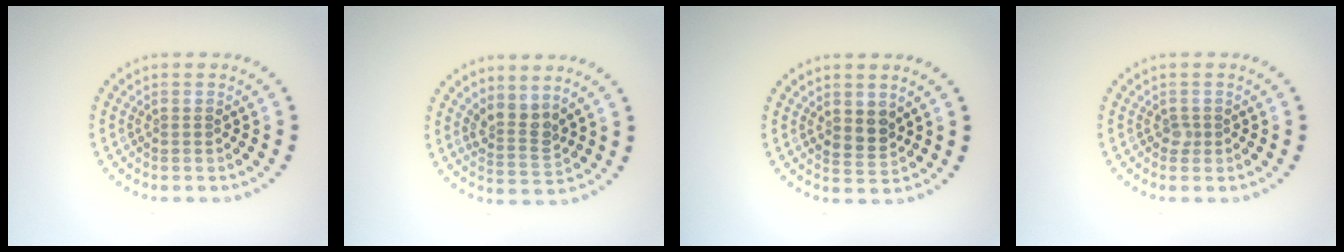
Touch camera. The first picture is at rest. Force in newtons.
{"total": 2.5, "press": 1.9, "slide": 1.7}
{"total": 1.8, "press": 1.6, "slide": 0.9}
{"total": 0.7, "press": 0.6, "slide": 0.5}